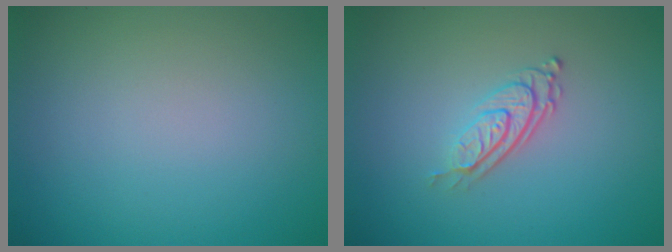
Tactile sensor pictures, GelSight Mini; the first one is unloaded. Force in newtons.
{"total": 3.1, "press": 2.0, "slide": 2.4}